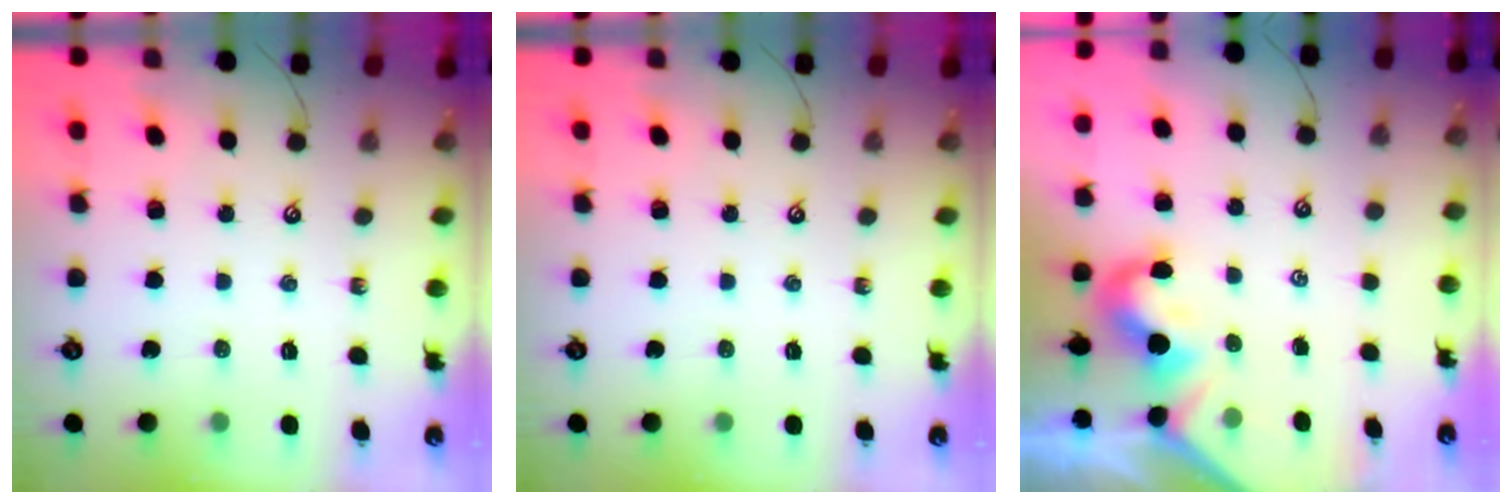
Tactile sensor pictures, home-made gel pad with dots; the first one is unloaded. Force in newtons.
{"total": 0.0}
{"total": 2.0, "press": 1.8, "slide": 0.9}